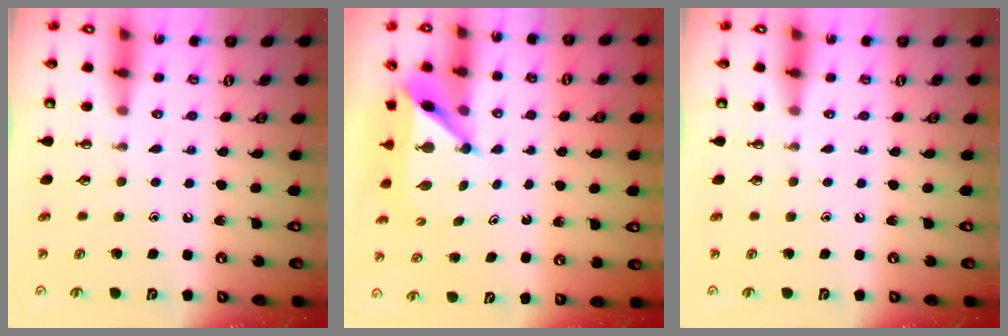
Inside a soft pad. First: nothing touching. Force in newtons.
{"total": 5.8, "press": 5.7, "slide": 0.6}
{"total": 0.0}